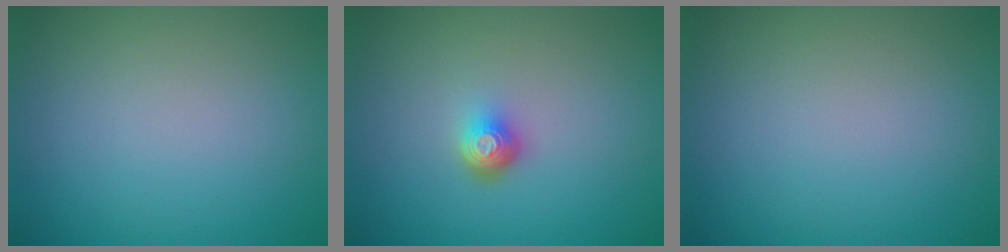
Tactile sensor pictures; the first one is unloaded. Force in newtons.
{"total": 2.0, "press": 1.4, "slide": 1.5}
{"total": 0.0}